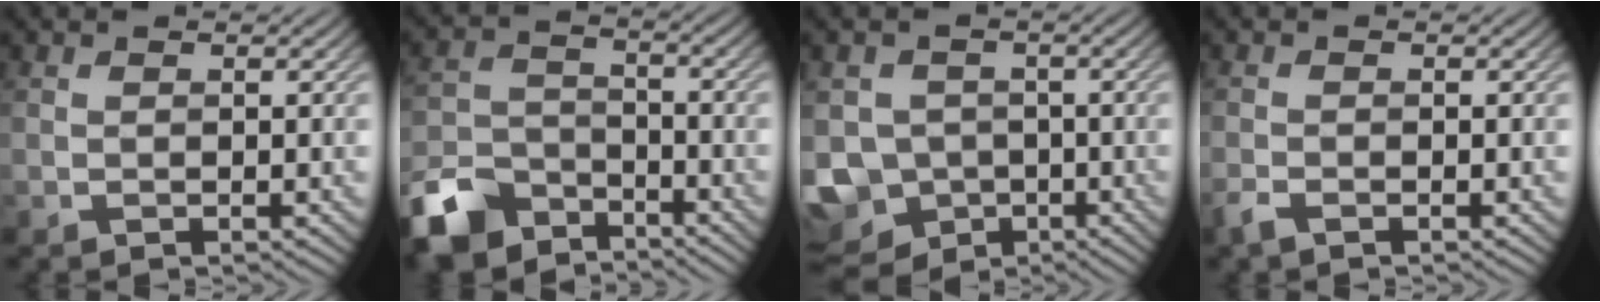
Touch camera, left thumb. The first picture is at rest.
{"total": 9.8, "force": [-7.7, 4.7, 3.8], "torque": [-0.090, -0.010, -0.156]}
{"total": 9.3, "force": [-4.2, 7.8, 3.0], "torque": [-0.087, -0.030, -0.070]}
{"total": 1.6, "force": [-1.2, 0.4, 0.9], "torque": [-0.026, -0.006, -0.028]}